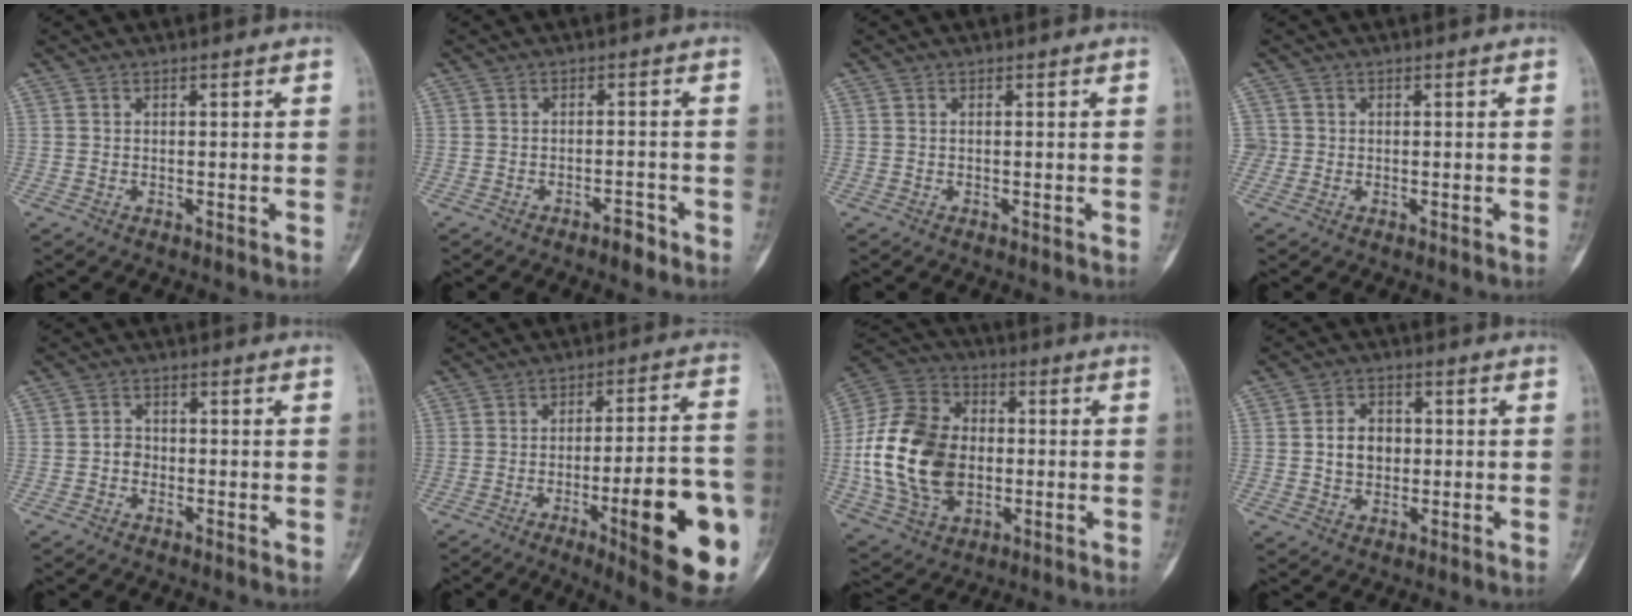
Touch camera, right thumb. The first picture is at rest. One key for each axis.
{"total": 2.5, "fx": -1.9, "fy": 0.9, "fz": 1.4, "tx": -0.017, "ty": 0.015, "tz": -0.030}
{"total": 0.0}
{"total": 1.9, "fx": -0.2, "fy": 1.9, "fz": 0.0, "tx": 0.014, "ty": 0.007, "tz": -0.006}
{"total": 2.4, "fx": -0.5, "fy": 2.0, "fz": 1.3, "tx": -0.003, "ty": 0.008, "tz": -0.019}
{"total": 21.4, "fx": -7.3, "fy": 4.5, "fz": 19.6, "tx": -0.222, "ty": 0.015, "tz": -0.092}
{"total": 21.2, "fx": -1.3, "fy": 15.4, "fz": 14.6, "tx": -0.266, "ty": 0.015, "tz": -0.017}
{"total": 6.1, "fx": 0.1, "fy": 4.8, "fz": 3.8, "tx": -0.044, "ty": 0.010, "tz": 0.001}